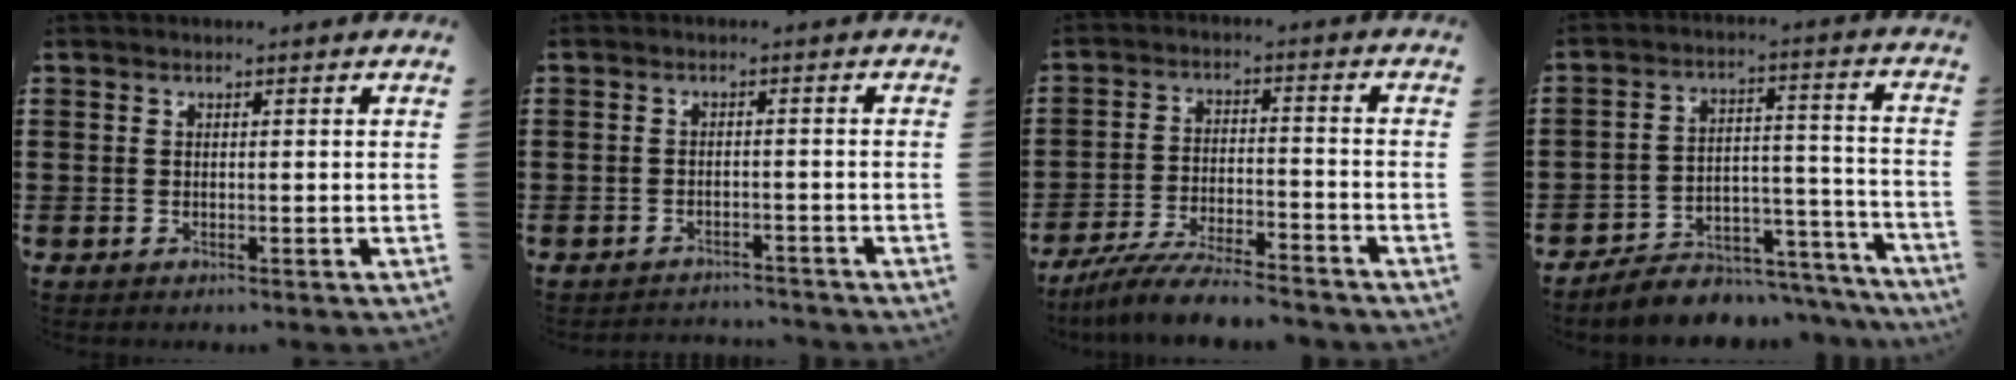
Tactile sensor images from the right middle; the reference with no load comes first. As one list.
[{"total": 2.2, "force": [-2.2, 0.3, -0.3], "torque": [-0.002, 0.002, -0.050]}, {"total": 7.6, "force": [-7.0, 0.6, 2.8], "torque": [-0.056, 0.004, -0.135]}, {"total": 5.7, "force": [-5.3, 1.8, 0.7], "torque": [-0.011, 0.014, -0.104]}]